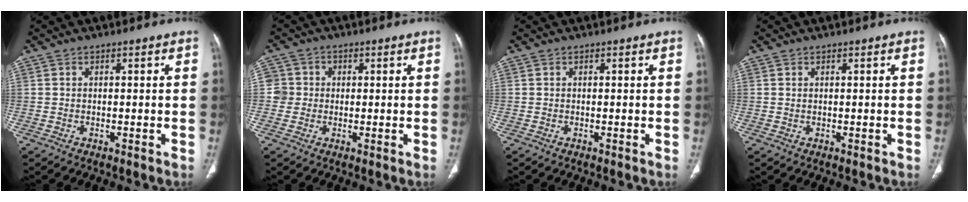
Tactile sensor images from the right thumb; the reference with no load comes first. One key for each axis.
{"total": 5.0, "fx": 0.2, "fy": 5.0, "fz": 0.5, "tx": 0.024, "ty": 0.011, "tz": -0.001}
{"total": 0.0}
{"total": 0.0}